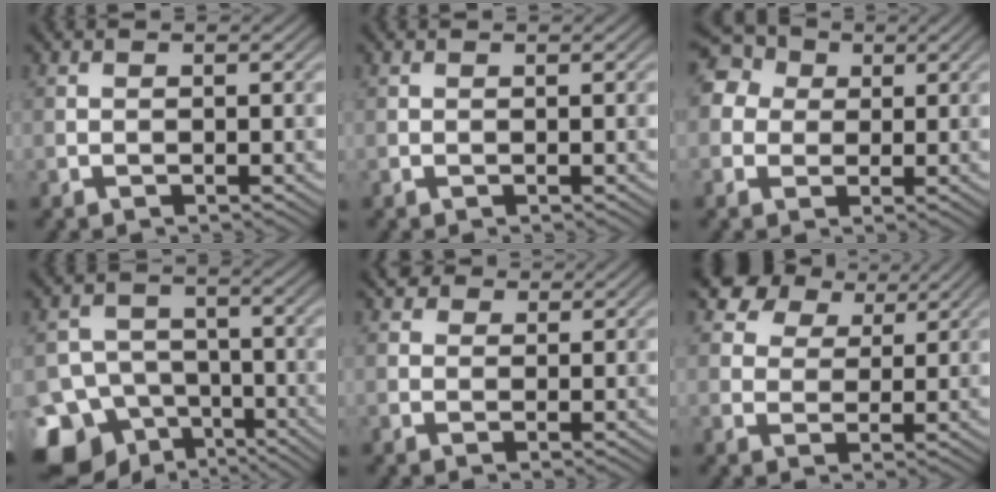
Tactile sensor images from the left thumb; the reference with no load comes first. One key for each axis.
{"total": 0.0}
{"total": 8.1, "fx": 2.4, "fy": 6.8, "fz": 3.7, "tx": -0.101, "ty": 0.034, "tz": 0.012}
{"total": 13.3, "fx": -8.7, "fy": 9.3, "fz": 3.6, "tx": -0.094, "ty": -0.038, "tz": -0.143}
{"total": 2.2, "fx": 1.4, "fy": 1.6, "fz": 0.7, "tx": -0.018, "ty": 0.005, "tz": 0.024}
{"total": 7.5, "fx": 5.1, "fy": 4.6, "fz": 3.1, "tx": -0.070, "ty": -0.004, "tz": 0.096}